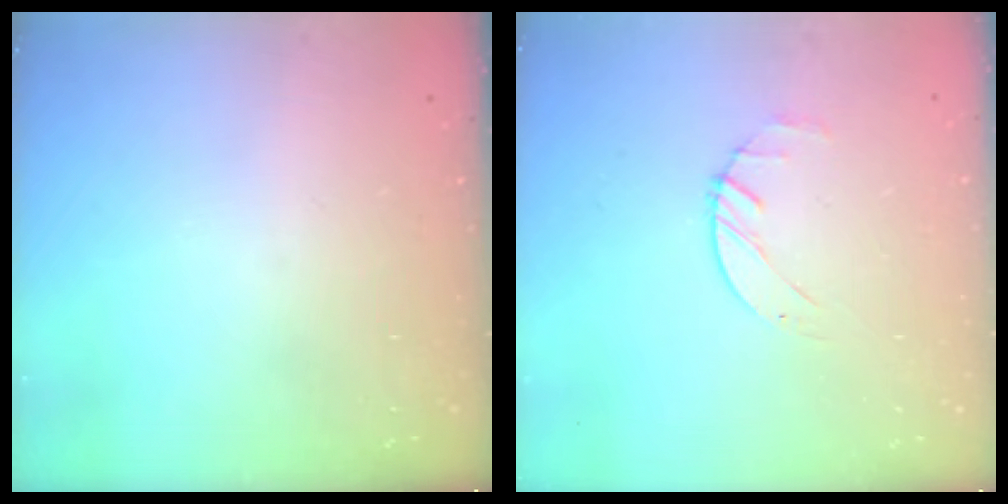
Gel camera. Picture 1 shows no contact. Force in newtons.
{"total": 1.4, "press": 1.4, "slide": 0.2}